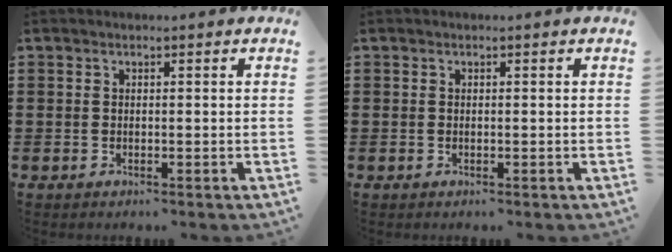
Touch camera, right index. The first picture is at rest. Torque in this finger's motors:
{"motor_torque": [-0.11, 0.61, 0.01, 0.00]}